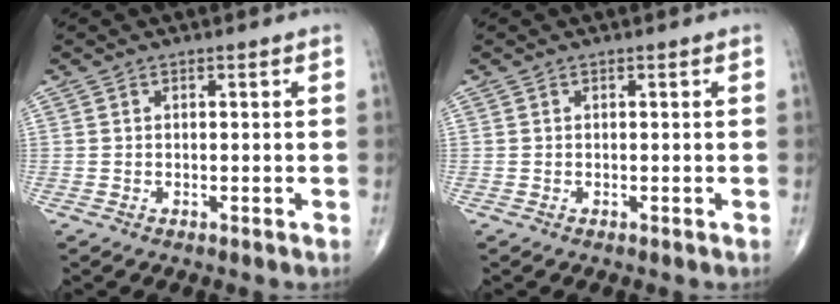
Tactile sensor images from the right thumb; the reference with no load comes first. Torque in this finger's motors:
{"motor_torque": [0.00, 0.01, 0.00, 0.00, 0.01]}